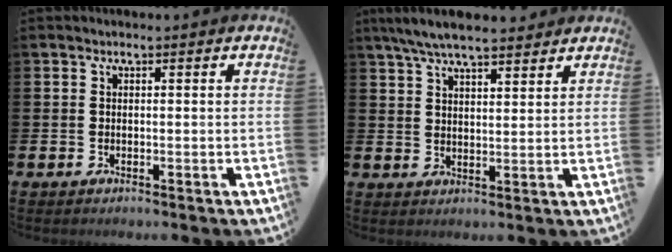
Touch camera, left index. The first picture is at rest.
{"total": 8.0, "force": [7.5, 0.8, 2.7], "torque": [-0.085, -0.041, 0.133]}